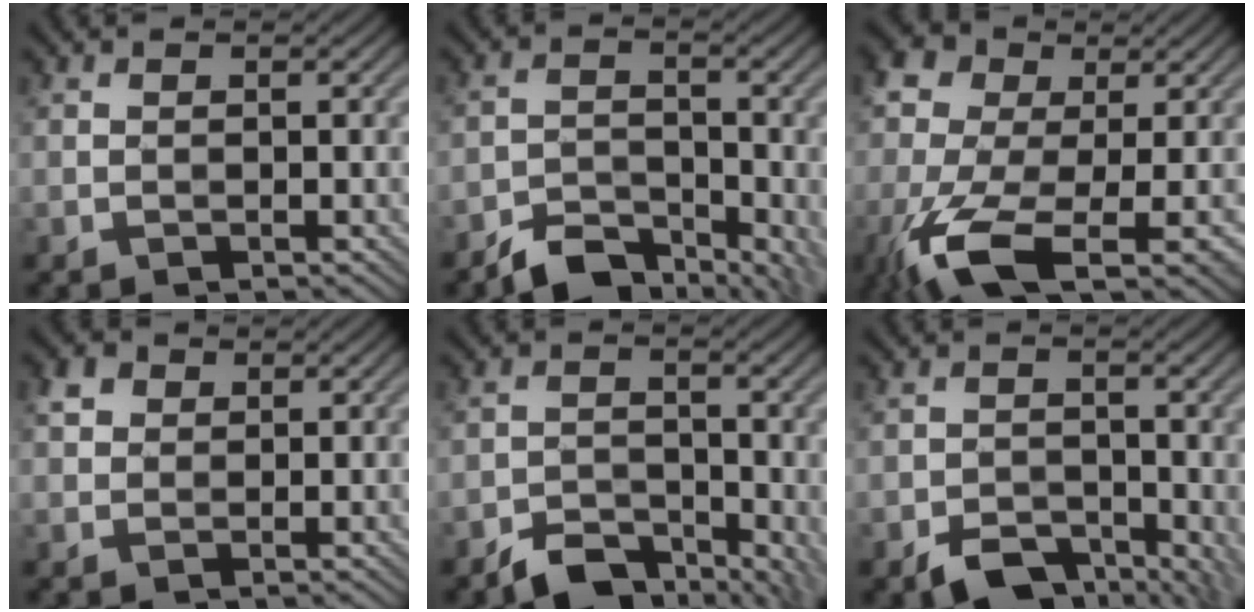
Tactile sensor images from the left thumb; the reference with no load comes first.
{"total": 6.4, "force": [-4.8, 2.9, 3.0], "torque": [-0.043, -0.003, -0.091]}
{"total": 13.1, "force": [-4.5, 6.7, 10.3], "torque": [-0.240, -0.014, -0.088]}
{"total": 2.4, "force": [1.0, 2.0, 1.0], "torque": [-0.024, 0.004, 0.016]}
{"total": 5.8, "force": [-4.1, 2.9, 2.9], "torque": [-0.039, -0.002, -0.076]}
{"total": 5.8, "force": [-3.5, 3.3, 3.2], "torque": [-0.045, -0.010, -0.063]}